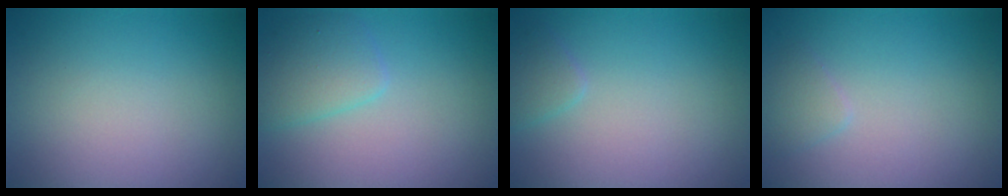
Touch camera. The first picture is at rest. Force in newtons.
{"total": 2.7, "press": 2.7, "slide": 0.1}
{"total": 1.2, "press": 1.2, "slide": 0.1}
{"total": 1.1, "press": 1.1, "slide": 0.0}